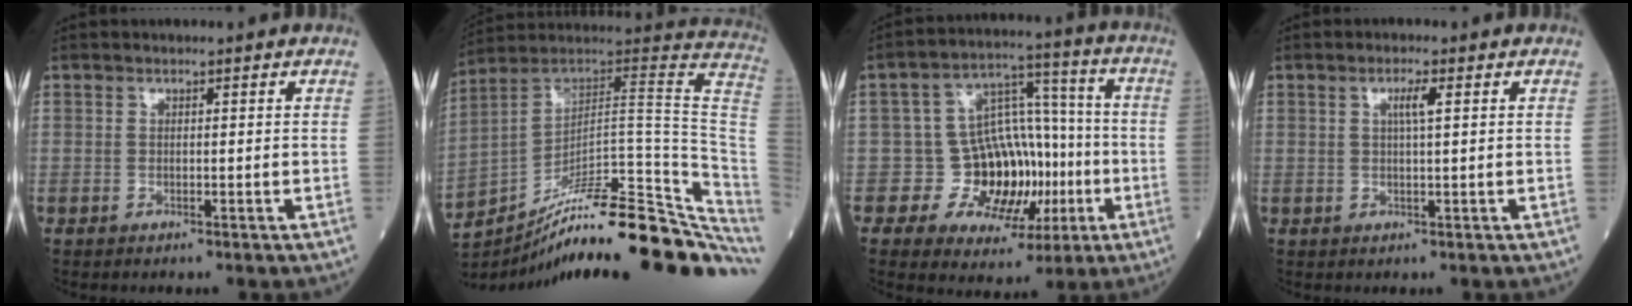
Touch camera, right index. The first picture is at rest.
{"total": 29.3, "force": [-21.7, 4.6, 19.1], "torque": [-0.161, 0.032, -0.315]}
{"total": 12.1, "force": [-2.7, 9.1, 7.5], "torque": [-0.101, 0.030, -0.030]}
{"total": 2.4, "force": [0.8, 0.0, 2.3], "torque": [-0.044, 0.001, 0.013]}